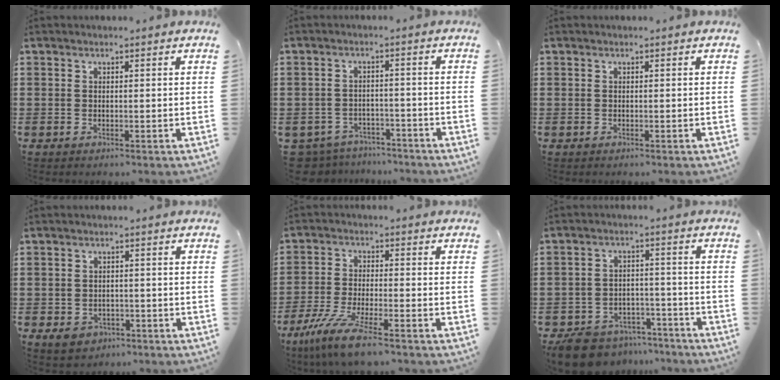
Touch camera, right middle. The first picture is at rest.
{"total": 3.8, "force": [-3.8, 0.6, -0.1], "torque": [-0.023, -0.006, -0.084]}
{"total": 0.0}
{"total": 2.5, "force": [-1.9, 1.4, 0.6], "torque": [-0.019, 0.000, -0.039]}
{"total": 8.2, "force": [-6.5, 0.5, 4.9], "torque": [-0.115, -0.015, -0.127]}
{"total": 7.1, "force": [-6.8, 1.9, 1.2], "torque": [-0.032, 0.016, -0.133]}